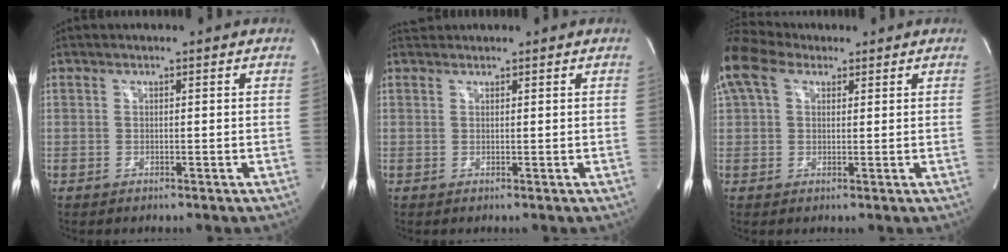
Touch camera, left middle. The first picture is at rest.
{"total": 1.3, "force": [1.3, 0.2, -0.2], "torque": [-0.007, 0.011, 0.028]}
{"total": 8.6, "force": [5.2, 5.1, 4.6], "torque": [-0.140, 0.051, 0.112]}